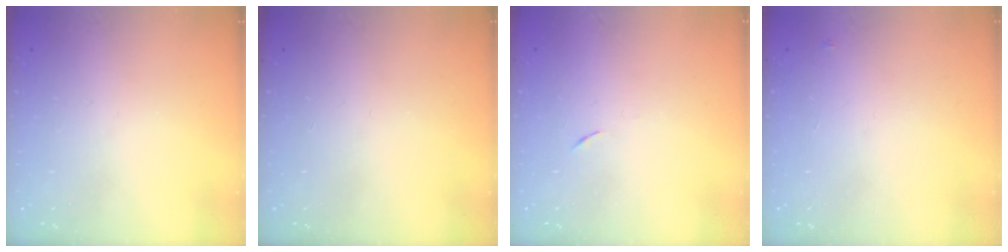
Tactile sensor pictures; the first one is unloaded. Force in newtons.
{"total": 0.0}
{"total": 3.8, "press": 3.7, "slide": 0.7}
{"total": 2.6, "press": 2.6, "slide": 0.2}